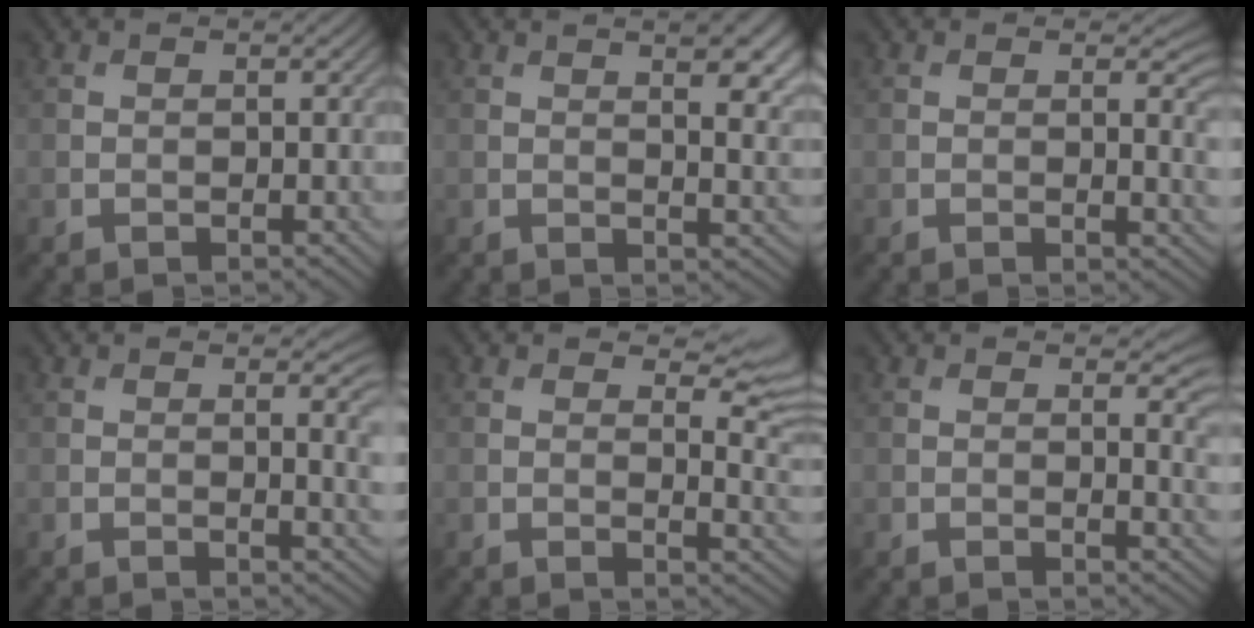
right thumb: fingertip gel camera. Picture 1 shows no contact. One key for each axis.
{"total": 6.7, "fx": 2.9, "fy": 2.5, "fz": 5.5, "tx": -0.064, "ty": 0.015, "tz": 0.035}
{"total": 3.1, "fx": 0.4, "fy": 1.0, "fz": 2.9, "tx": -0.038, "ty": -0.006, "tz": 0.006}
{"total": 3.3, "fx": 0.4, "fy": 0.9, "fz": 3.1, "tx": -0.044, "ty": -0.004, "tz": 0.008}
{"total": 6.2, "fx": 3.6, "fy": 2.5, "fz": 4.3, "tx": -0.055, "ty": -0.003, "tz": 0.051}
{"total": 3.2, "fx": 0.7, "fy": 1.1, "fz": 2.9, "tx": -0.039, "ty": -0.006, "tz": 0.012}